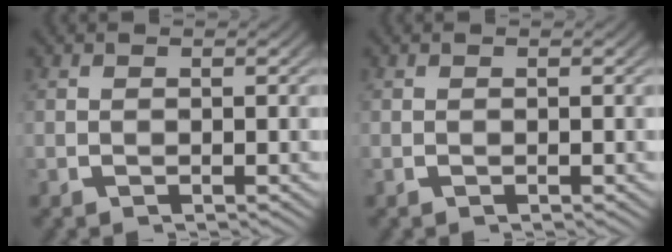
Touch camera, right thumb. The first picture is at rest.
{"total": 0.0}